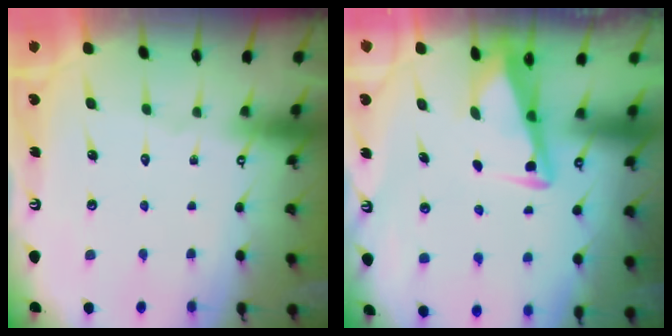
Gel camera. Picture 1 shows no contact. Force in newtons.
{"total": 3.5, "press": 3.4, "slide": 0.4}